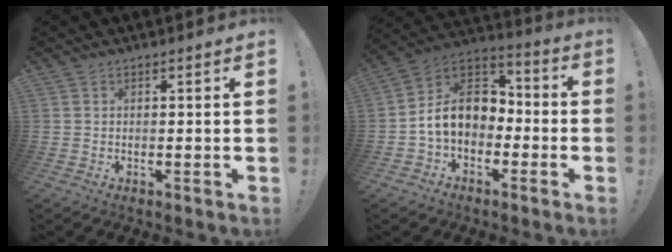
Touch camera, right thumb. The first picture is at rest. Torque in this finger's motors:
{"motor_torque": [1.92, 2.16, 1.37, -0.80, 0.05]}